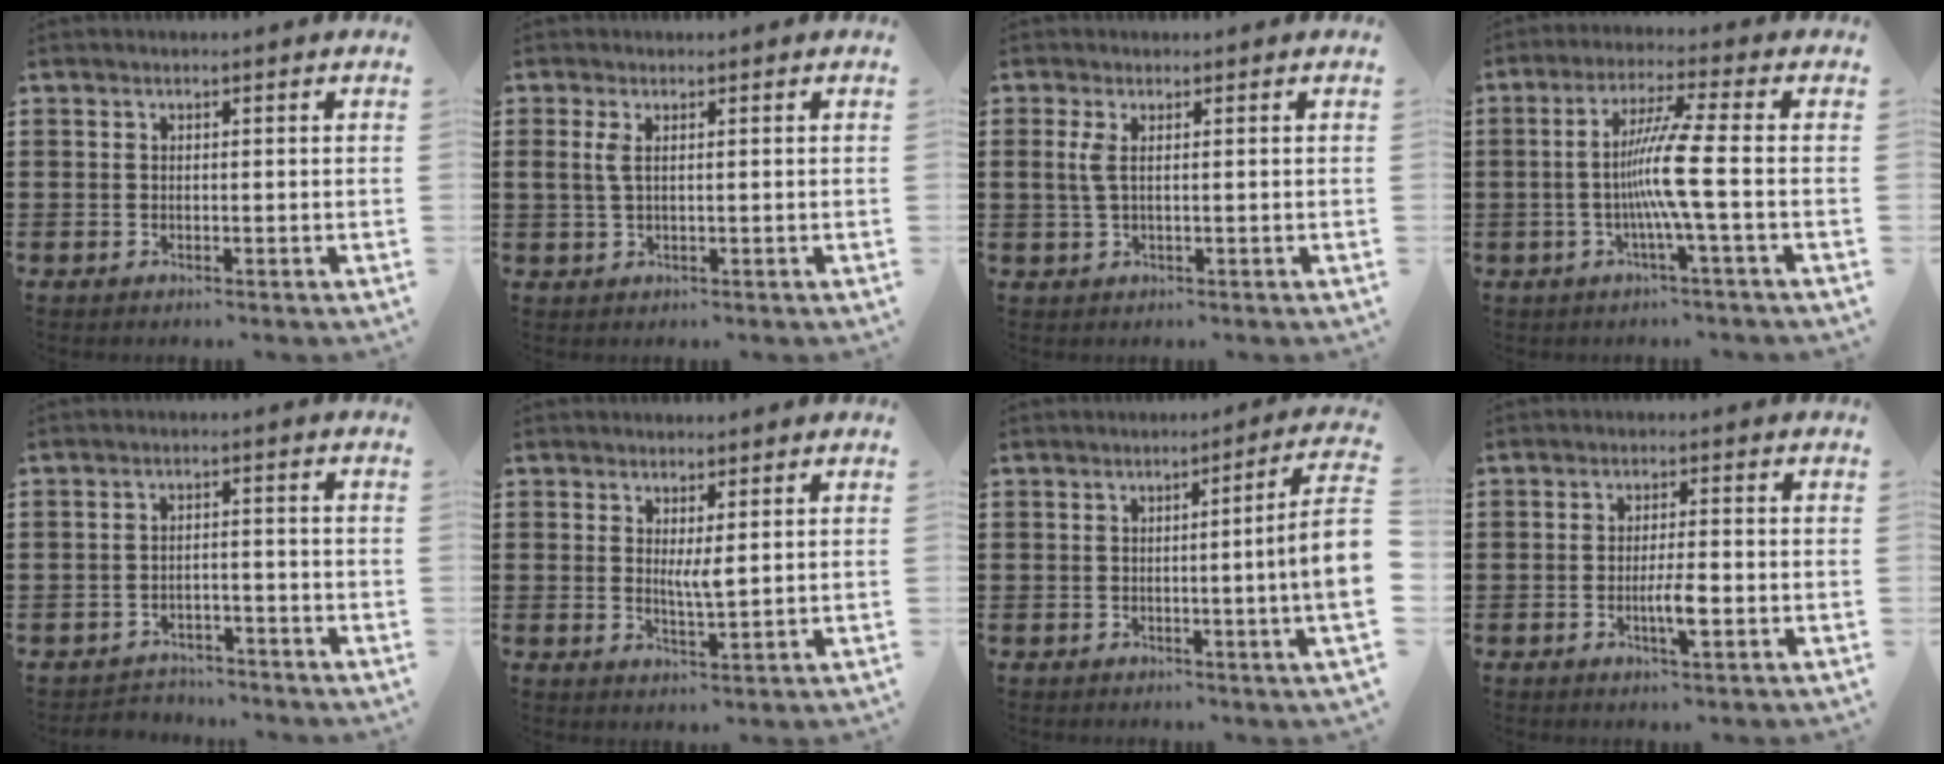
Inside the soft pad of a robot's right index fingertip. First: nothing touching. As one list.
[{"total": 1.9, "force": [0.5, 0.6, 1.7], "torque": [-0.037, 0.003, 0.008]}, {"total": 2.2, "force": [0.4, 0.5, 2.1], "torque": [-0.051, -0.002, 0.004]}, {"total": 8.2, "force": [-1.3, -1.1, 8.0], "torque": [-0.163, -0.016, -0.038]}, {"total": 2.8, "force": [-2.8, 0.6, 0.3], "torque": [-0.011, 0.003, -0.059]}, {"total": 2.7, "force": [1.0, 0.4, 2.5], "torque": [-0.053, -0.002, 0.017]}, {"total": 6.4, "force": [-0.1, -0.8, 6.4], "torque": [-0.094, -0.021, -0.006]}, {"total": 4.2, "force": [-1.3, 0.6, 3.9], "torque": [-0.074, -0.004, -0.025]}]